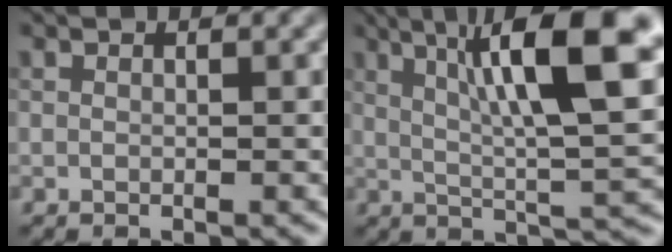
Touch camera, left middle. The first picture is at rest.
{"total": 12.2, "force": [4.3, 2.3, 11.2], "torque": [-0.164, 0.015, 0.068]}